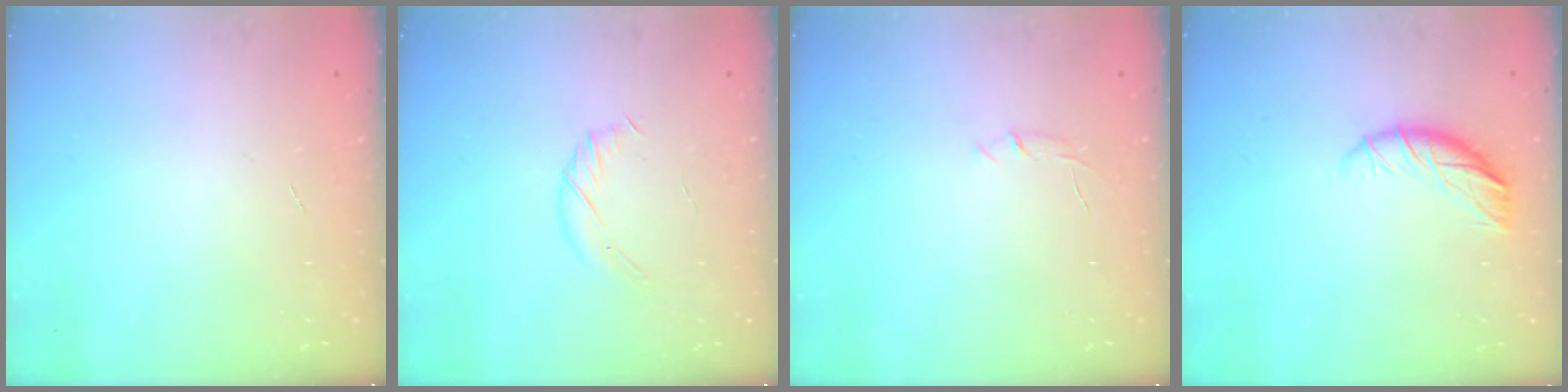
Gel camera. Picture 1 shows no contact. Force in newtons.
{"total": 5.0, "press": 4.8, "slide": 1.4}
{"total": 4.2, "press": 4.0, "slide": 1.3}
{"total": 9.0, "press": 8.9, "slide": 0.8}